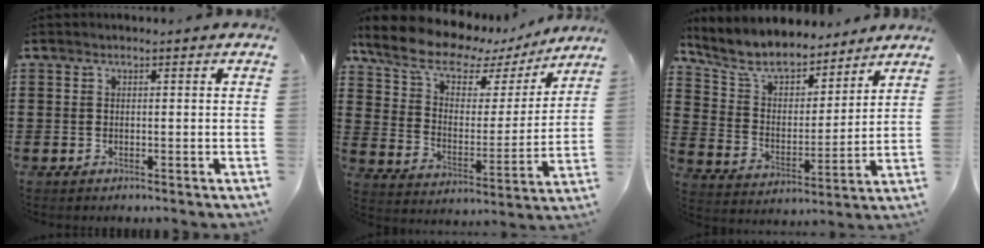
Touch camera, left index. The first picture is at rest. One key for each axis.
{"total": 10.1, "fx": 7.8, "fy": 4.4, "fz": 4.6, "tx": -0.120, "ty": -0.039, "tz": 0.136}
{"total": 8.2, "fx": 7.5, "fy": 2.4, "fz": 2.0, "tx": -0.081, "ty": -0.048, "tz": 0.134}